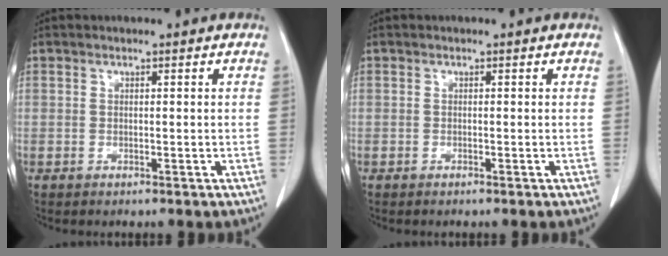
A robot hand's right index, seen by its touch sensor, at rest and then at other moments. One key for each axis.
{"total": 0.0}